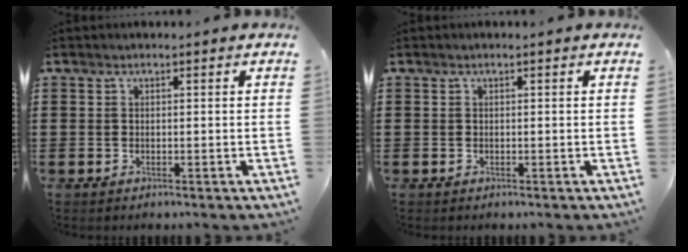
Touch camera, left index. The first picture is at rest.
{"total": 0.0}